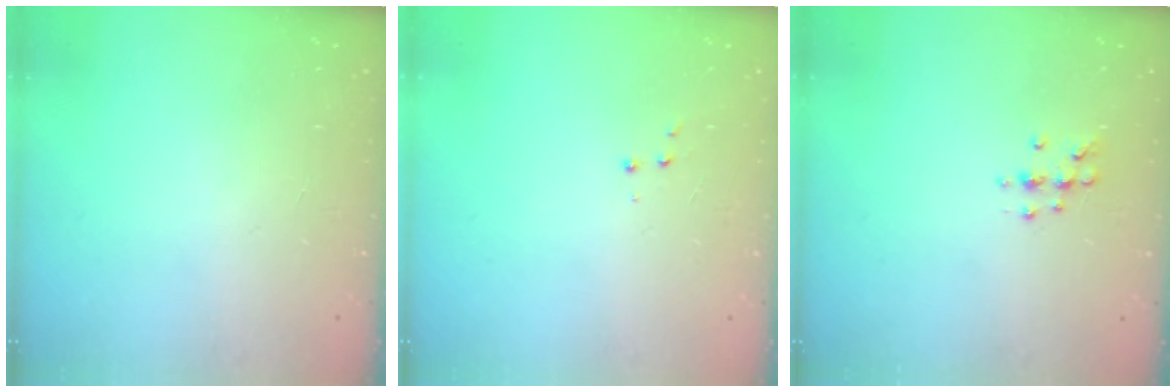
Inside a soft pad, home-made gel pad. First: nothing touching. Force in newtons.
{"total": 3.6, "press": 3.5, "slide": 0.7}
{"total": 7.3, "press": 7.2, "slide": 1.2}